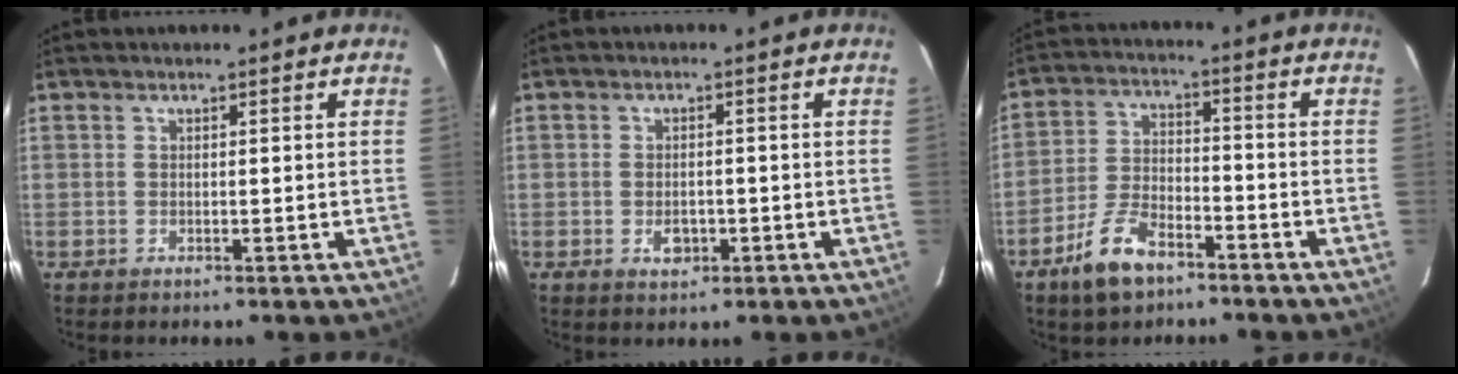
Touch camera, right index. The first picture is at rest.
{"total": 3.1, "force": [-1.1, 2.2, 1.9], "torque": [-0.035, -0.001, -0.015]}
{"total": 9.4, "force": [-6.4, 4.2, 5.4], "torque": [-0.122, 0.004, -0.117]}